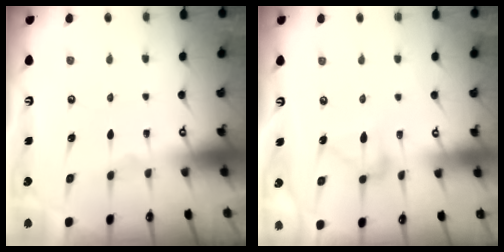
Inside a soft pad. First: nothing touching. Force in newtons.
{"total": 9.6, "press": 9.6, "slide": 0.4}